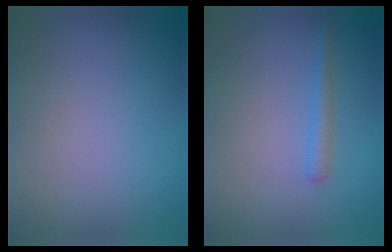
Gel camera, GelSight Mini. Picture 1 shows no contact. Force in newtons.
{"total": 1.3, "press": 1.3, "slide": 0.1}